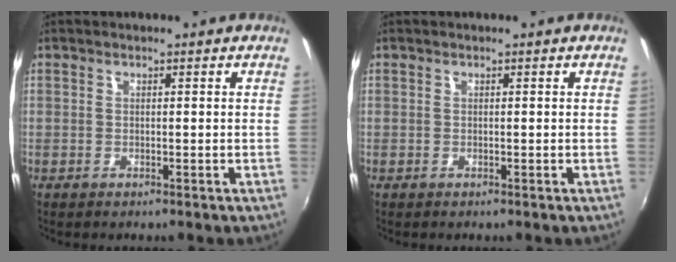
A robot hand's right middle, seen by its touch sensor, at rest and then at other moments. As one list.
[{"total": 0.0}]